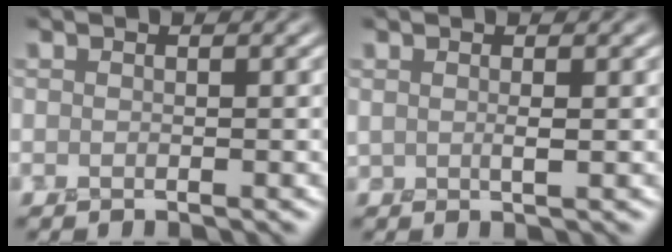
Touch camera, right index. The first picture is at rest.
{"total": 0.6, "force": [0.5, 0.1, 0.3], "torque": [-0.006, 0.002, 0.012]}